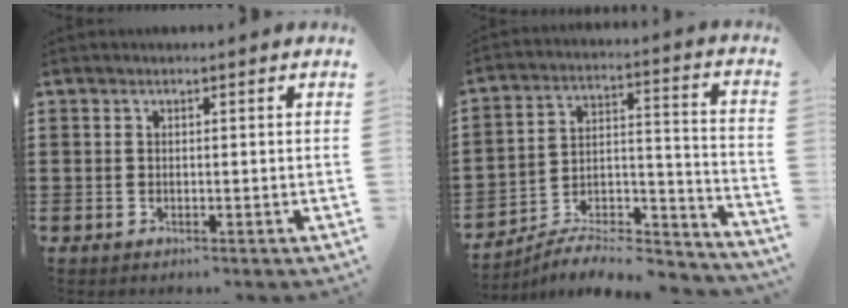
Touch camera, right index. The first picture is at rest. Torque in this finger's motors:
{"motor_torque": [0.16, 0.48, -0.14, -0.21]}